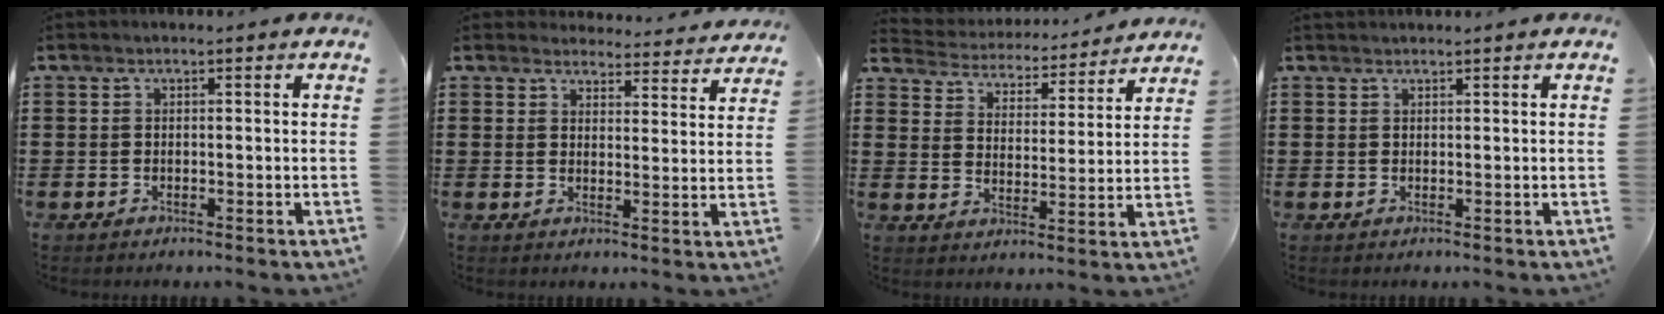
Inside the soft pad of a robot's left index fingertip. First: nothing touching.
{"total": 4.0, "force": [4.0, 0.5, 0.4], "torque": [-0.016, -0.024, 0.069]}
{"total": 3.7, "force": [3.7, 0.2, -0.2], "torque": [-0.021, -0.032, 0.057]}
{"total": 0.9, "force": [0.9, 0.0, 0.1], "torque": [-0.003, 0.000, 0.018]}